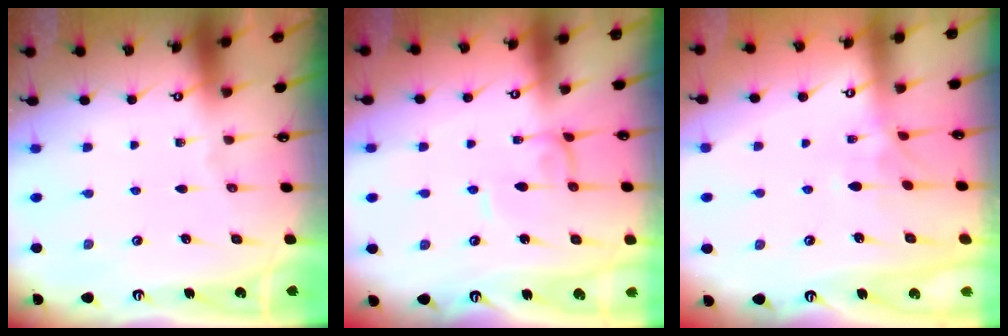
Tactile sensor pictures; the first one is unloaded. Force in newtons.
{"total": 0.0}
{"total": 2.8, "press": 2.6, "slide": 0.9}